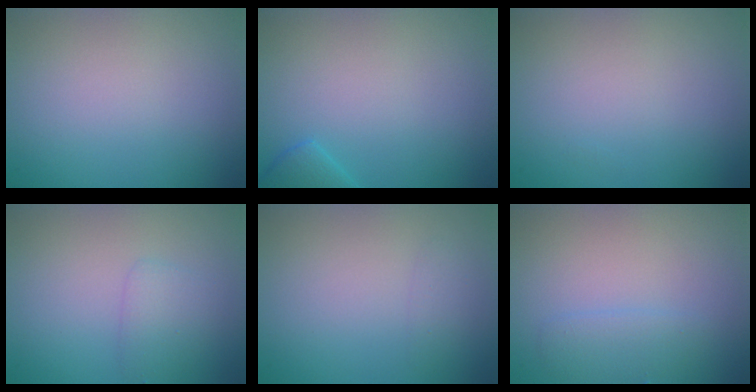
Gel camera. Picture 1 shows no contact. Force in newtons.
{"total": 1.8, "press": 1.8, "slide": 0.1}
{"total": 0.0}
{"total": 1.6, "press": 1.6, "slide": 0.1}
{"total": 0.7, "press": 0.7, "slide": 0.0}
{"total": 1.7, "press": 1.7, "slide": 0.2}